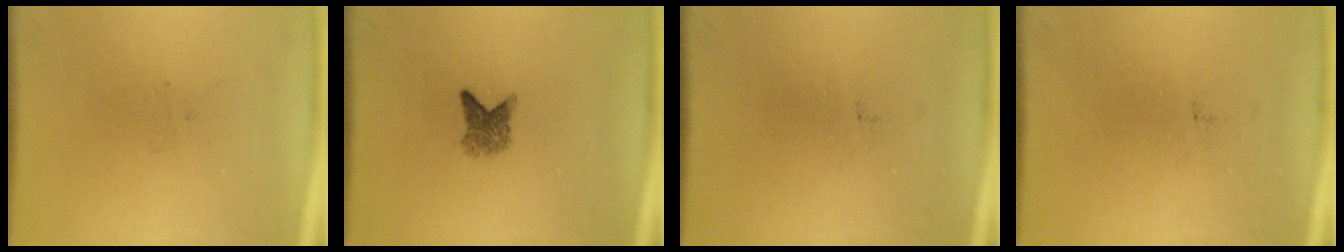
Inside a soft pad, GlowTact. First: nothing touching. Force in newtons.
{"total": 2.7}
{"total": 0.0}
{"total": 0.0}